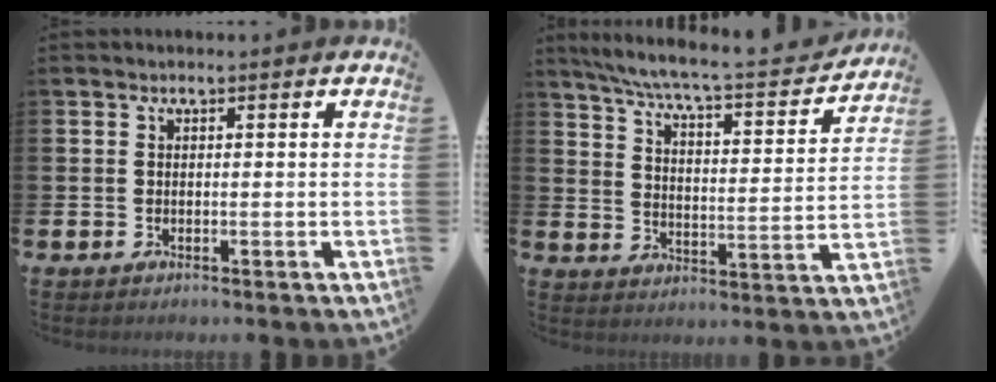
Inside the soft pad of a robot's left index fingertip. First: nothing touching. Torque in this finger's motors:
{"motor_torque": [0.55, -0.83, 0.41, 0.05]}